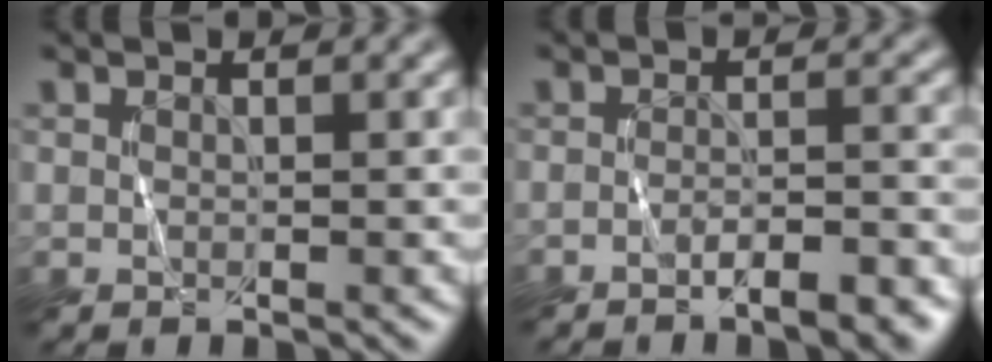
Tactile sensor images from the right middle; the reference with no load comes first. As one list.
[{"total": 3.6, "force": [-2.6, 0.7, 2.3], "torque": [-0.027, 0.006, -0.038]}]